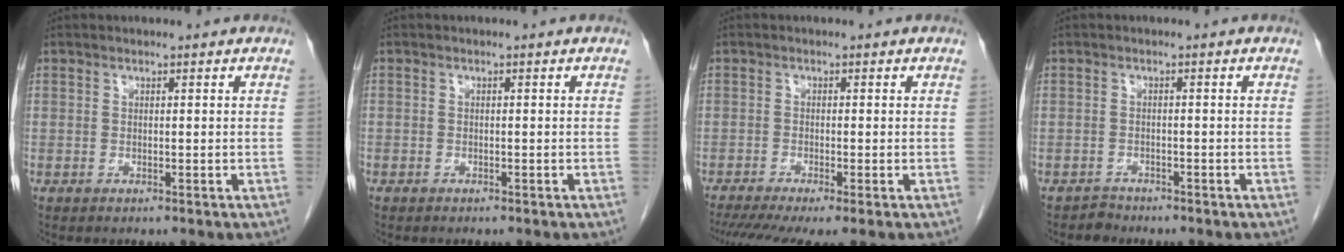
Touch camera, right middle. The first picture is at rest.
{"total": 0.5, "force": [-0.4, 0.4, 0.0], "torque": [-0.008, 0.003, -0.008]}
{"total": 8.4, "force": [-6.1, 0.9, 5.6], "torque": [-0.094, -0.016, -0.102]}
{"total": 1.4, "force": [-1.2, 0.4, -0.6], "torque": [0.011, -0.001, -0.021]}